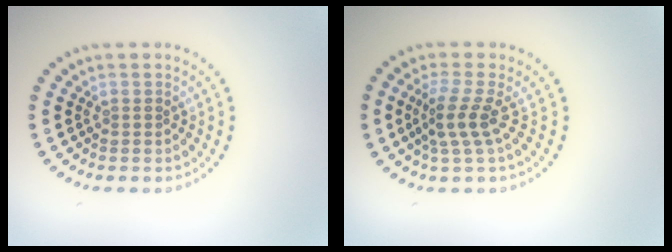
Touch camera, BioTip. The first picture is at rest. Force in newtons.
{"total": 2.6, "press": 1.8, "slide": 1.9}